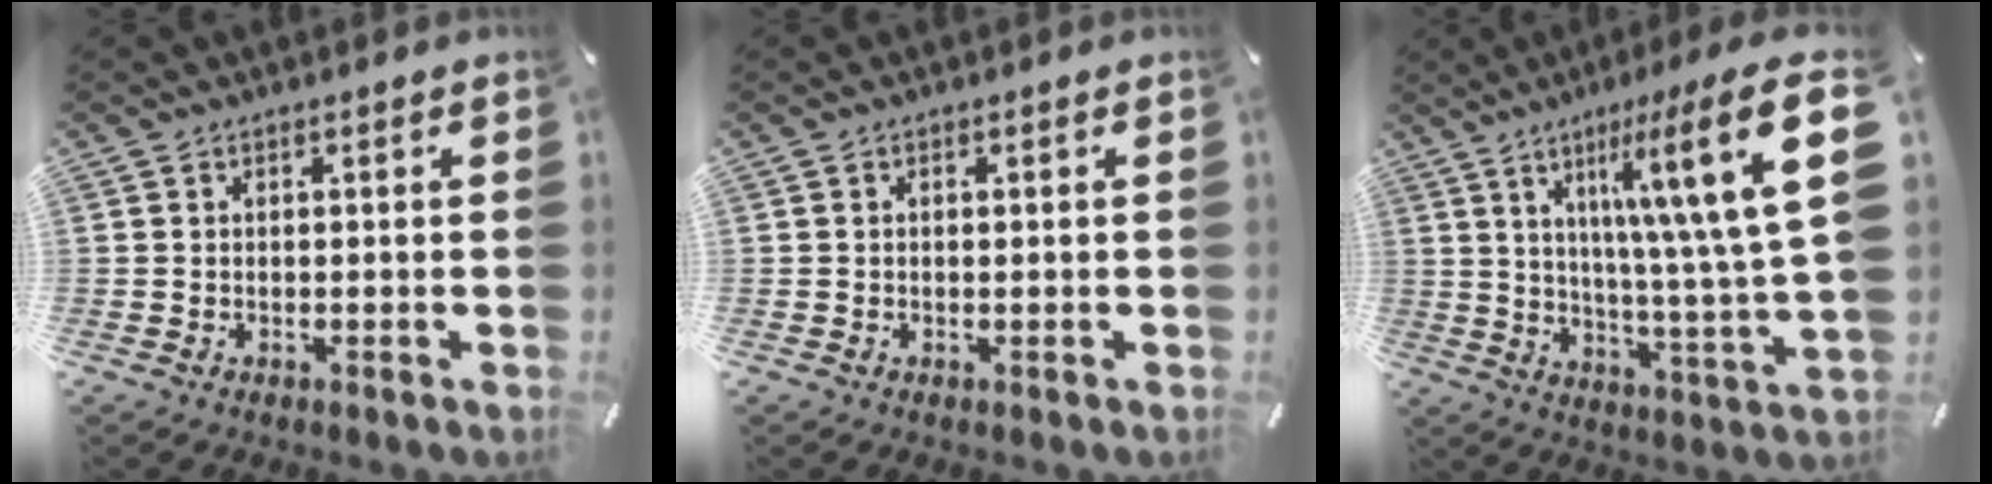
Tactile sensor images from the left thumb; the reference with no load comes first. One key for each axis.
{"total": 0.5, "fx": 0.0, "fy": 0.2, "fz": 0.5, "tx": -0.009, "ty": 0.000, "tz": 0.000}
{"total": 25.3, "fx": 9.3, "fy": 5.1, "fz": 23.0, "tx": -0.332, "ty": -0.059, "tz": 0.137}